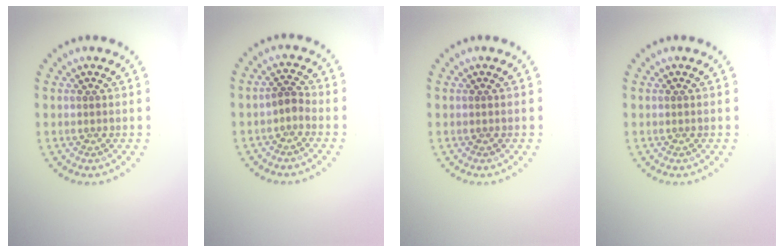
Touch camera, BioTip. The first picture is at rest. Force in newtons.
{"total": 1.2, "press": 1.0, "slide": 0.8}
{"total": 0.0}
{"total": 0.0}